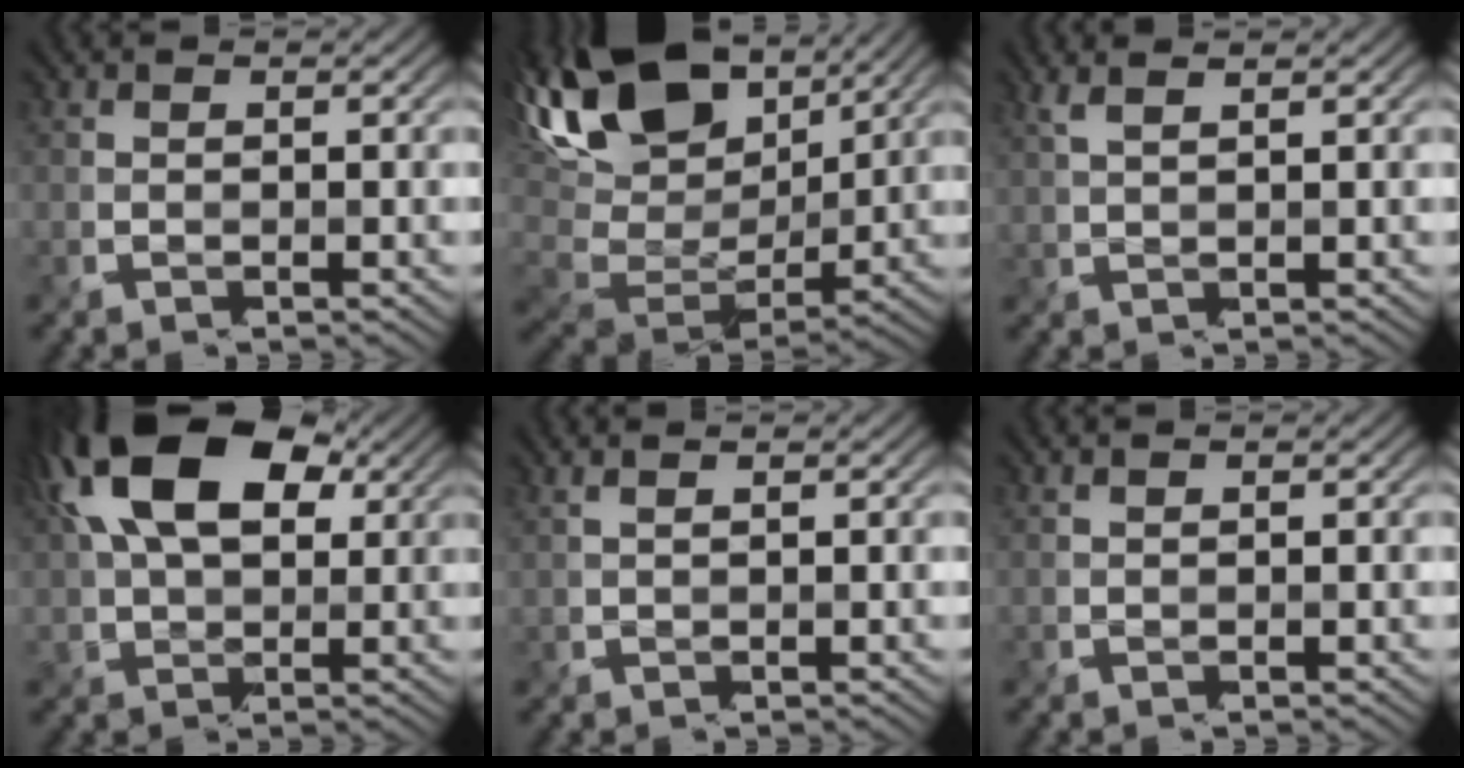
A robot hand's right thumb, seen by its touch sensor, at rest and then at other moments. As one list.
[{"total": 18.2, "force": [9.3, 8.8, 12.9], "torque": [-0.301, 0.034, 0.171]}, {"total": 2.3, "force": [1.8, -0.5, 1.4], "torque": [-0.047, 0.003, 0.051]}, {"total": 16.7, "force": [6.2, 9.1, 12.6], "torque": [-0.251, 0.048, 0.091]}, {"total": 1.6, "force": [1.3, -0.6, 0.6], "torque": [-0.024, 0.001, 0.038]}, {"total": 0.6, "force": [0.4, -0.4, -0.1], "torque": [-0.004, -0.006, 0.014]}]